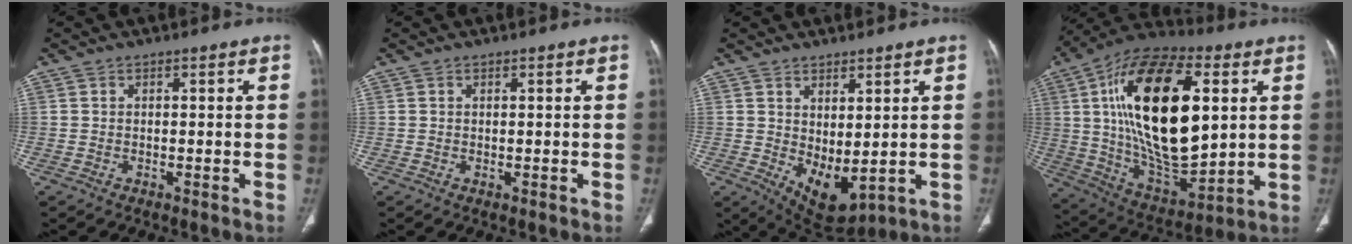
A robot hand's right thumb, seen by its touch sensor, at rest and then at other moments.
{"total": 0.0}
{"total": 8.2, "force": [0.6, 4.1, 7.1], "torque": [-0.103, -0.021, 0.035]}
{"total": 30.6, "force": [6.3, 14.5, 26.3], "torque": [-0.454, -0.016, 0.107]}